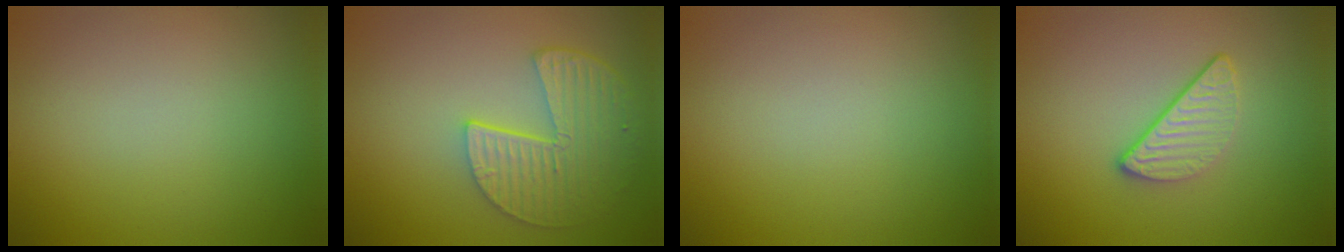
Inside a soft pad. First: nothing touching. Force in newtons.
{"total": 5.3, "press": 4.3, "slide": 3.1}
{"total": 0.0}
{"total": 3.0, "press": 2.3, "slide": 1.9}